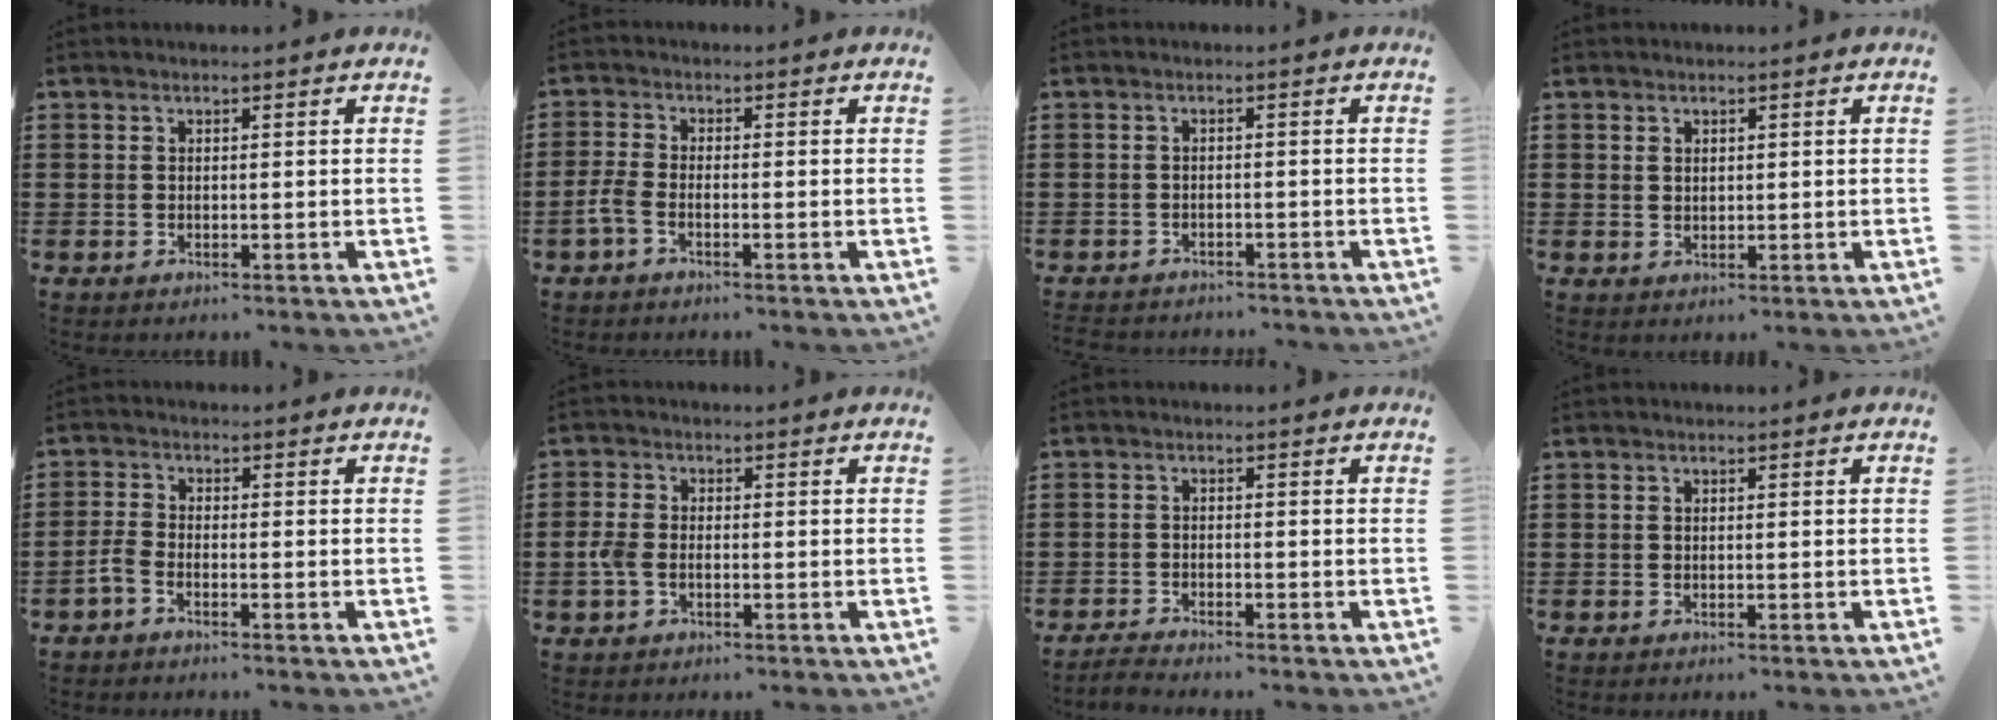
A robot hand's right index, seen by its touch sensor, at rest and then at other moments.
{"total": 2.4, "force": [-1.5, 0.7, 1.8], "torque": [-0.053, -0.006, -0.033]}
{"total": 1.4, "force": [-1.3, 0.2, -0.1], "torque": [-0.003, 0.000, -0.030]}
{"total": 1.2, "force": [1.0, 0.7, 0.2], "torque": [-0.005, 0.002, 0.019]}
{"total": 2.3, "force": [-1.7, 0.7, 1.3], "torque": [-0.038, -0.001, -0.037]}
{"total": 3.1, "force": [-0.9, 1.8, 2.3], "torque": [-0.064, -0.005, -0.023]}
{"total": 1.7, "force": [-1.6, -0.1, 0.1], "torque": [-0.003, 0.002, -0.033]}
{"total": 0.0}